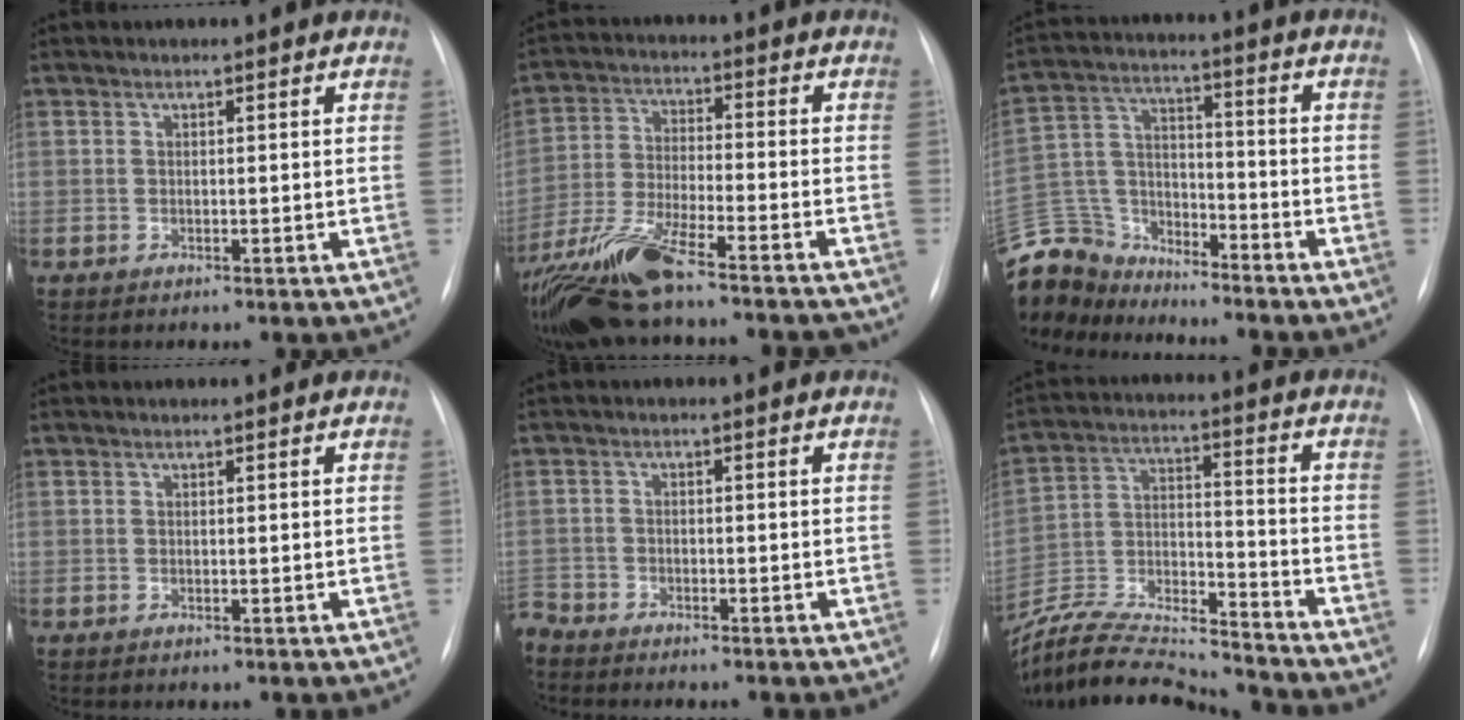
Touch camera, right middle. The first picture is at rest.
{"total": 18.1, "force": [-14.8, 1.8, 10.3], "torque": [-0.218, -0.023, -0.261]}
{"total": 15.4, "force": [-14.2, 5.2, 2.5], "torque": [-0.071, 0.032, -0.263]}
{"total": 0.0}
{"total": 4.6, "force": [-4.4, 1.1, 0.7], "torque": [-0.007, -0.012, -0.082]}
{"total": 18.7, "force": [-17.7, 1.4, 5.8], "torque": [-0.122, 0.004, -0.305]}